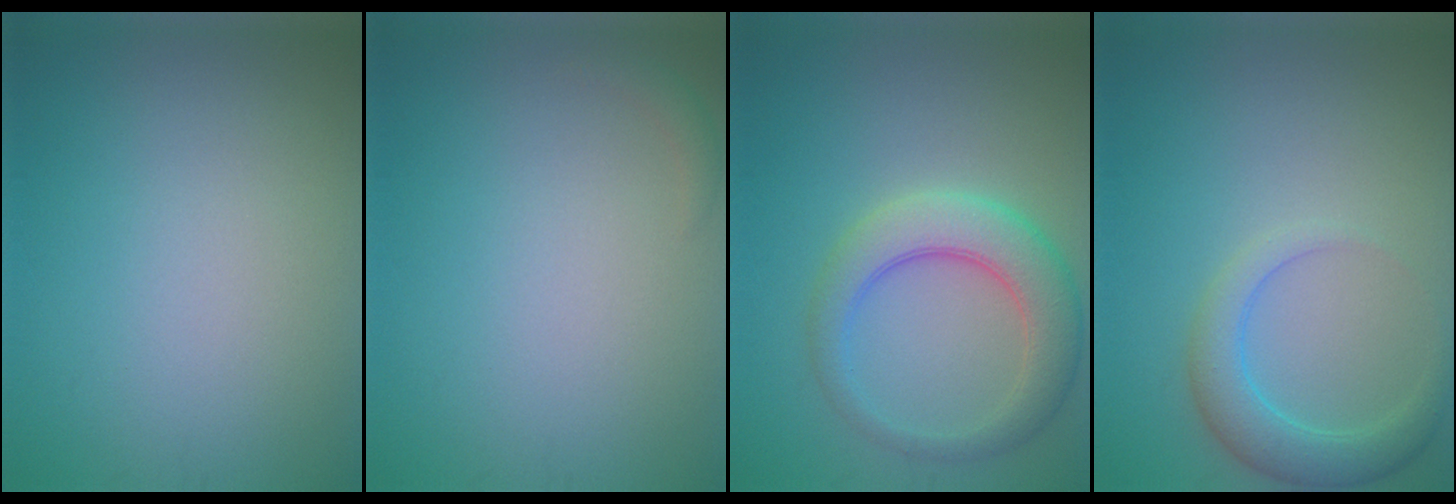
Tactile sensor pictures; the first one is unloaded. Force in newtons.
{"total": 0.9, "press": 0.9, "slide": 0.1}
{"total": 5.3, "press": 5.3, "slide": 0.4}
{"total": 3.4, "press": 3.4, "slide": 0.3}